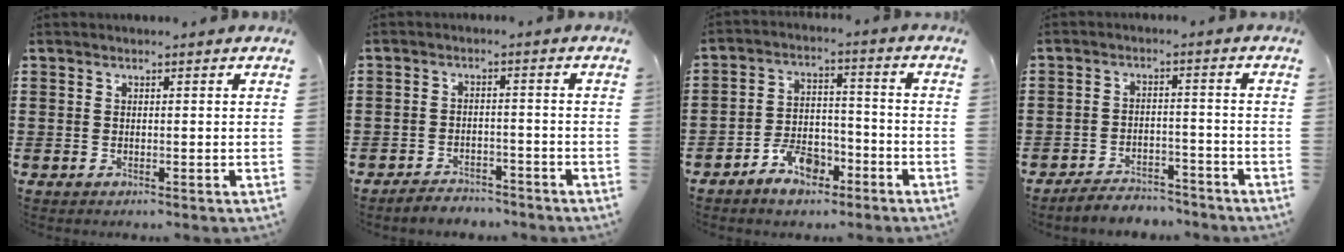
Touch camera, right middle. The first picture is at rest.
{"total": 3.0, "force": [-2.9, 0.5, -0.2], "torque": [-0.005, 0.003, -0.064]}
{"total": 6.7, "force": [-4.9, 3.3, 3.1], "torque": [-0.060, 0.020, -0.092]}
{"total": 3.9, "force": [-3.9, 0.6, 0.0], "torque": [-0.005, 0.007, -0.083]}